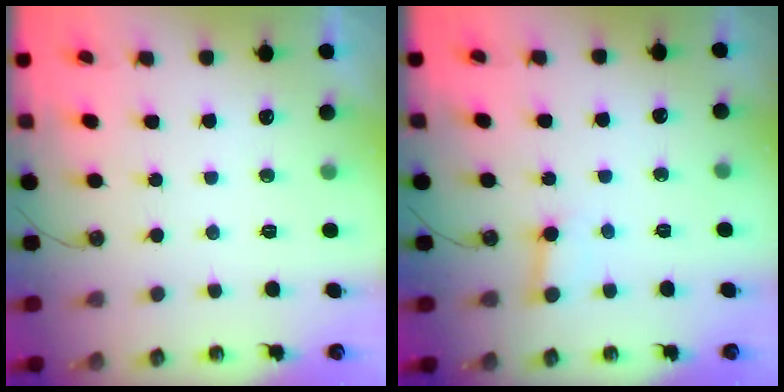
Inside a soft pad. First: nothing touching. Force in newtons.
{"total": 3.7, "press": 3.7, "slide": 0.5}